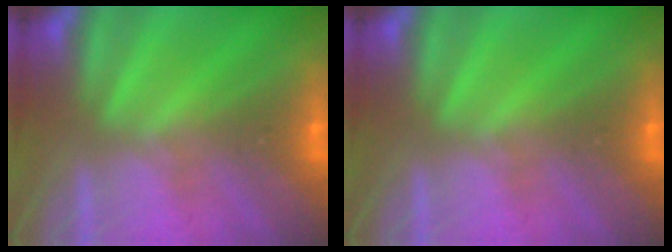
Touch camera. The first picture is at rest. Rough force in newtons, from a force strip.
{"total": 0.0}